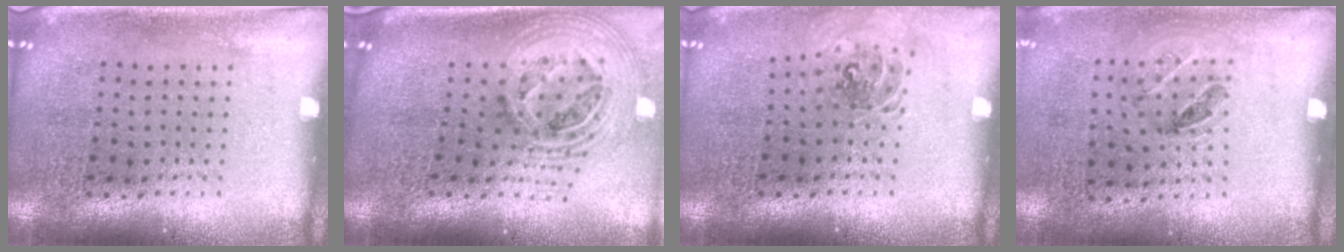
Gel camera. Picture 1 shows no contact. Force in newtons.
{"total": 2.6, "press": 1.9, "slide": 1.9}
{"total": 0.9, "press": 0.9, "slide": 0.2}
{"total": 1.2, "press": 0.8, "slide": 0.9}